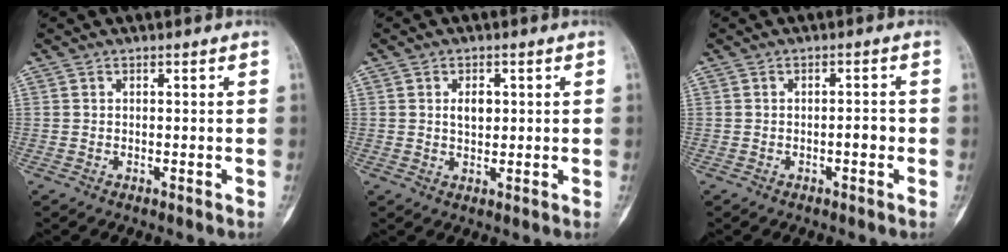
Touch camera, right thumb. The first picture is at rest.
{"total": 3.2, "force": [0.7, 2.0, 2.3], "torque": [-0.027, -0.003, 0.012]}
{"total": 2.1, "force": [-0.6, 0.8, 1.8], "torque": [-0.025, 0.006, -0.009]}